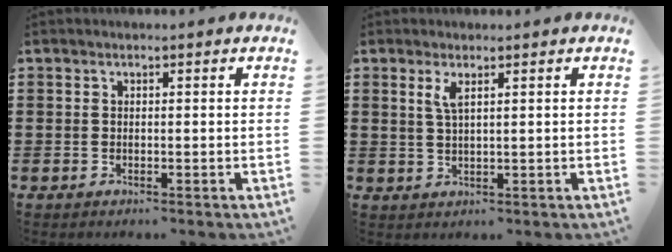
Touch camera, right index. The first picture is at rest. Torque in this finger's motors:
{"motor_torque": [0.15, -0.12, 0.11, 0.07]}